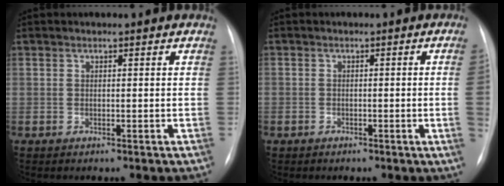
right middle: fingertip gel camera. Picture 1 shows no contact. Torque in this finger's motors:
{"motor_torque": [0.82, -0.79, -0.17, -0.21]}